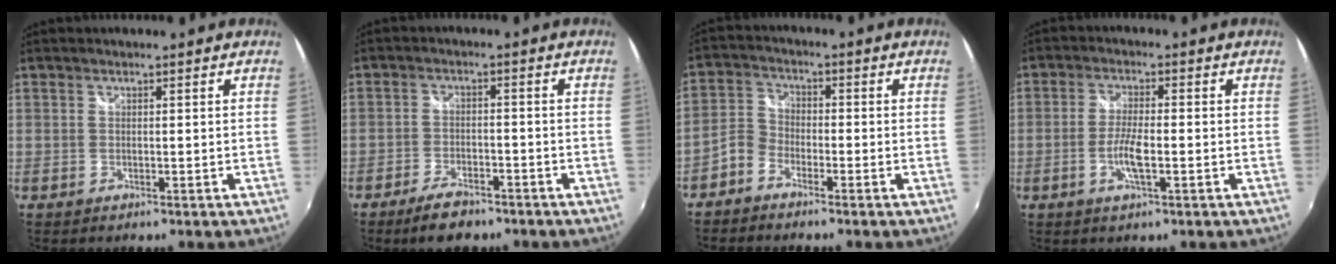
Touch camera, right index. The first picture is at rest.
{"total": 7.0, "force": [-5.4, 2.8, 3.5], "torque": [-0.088, -0.003, -0.089]}
{"total": 4.0, "force": [-2.9, 2.5, 1.2], "torque": [-0.024, 0.014, -0.067]}
{"total": 5.3, "force": [-1.6, 1.1, 4.9], "torque": [-0.102, -0.002, -0.033]}